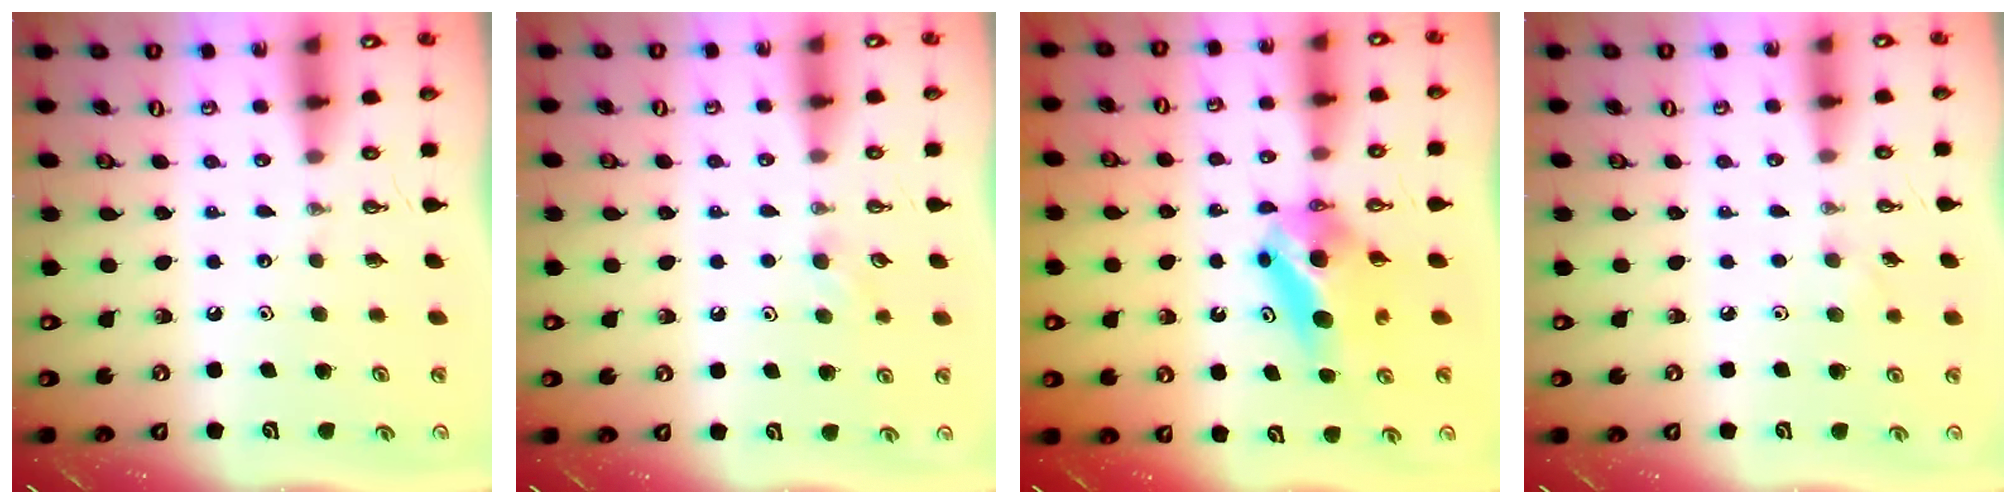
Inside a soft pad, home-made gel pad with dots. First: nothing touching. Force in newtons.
{"total": 4.3, "press": 4.1, "slide": 1.3}
{"total": 7.2, "press": 6.6, "slide": 2.8}
{"total": 4.2, "press": 4.0, "slide": 1.2}